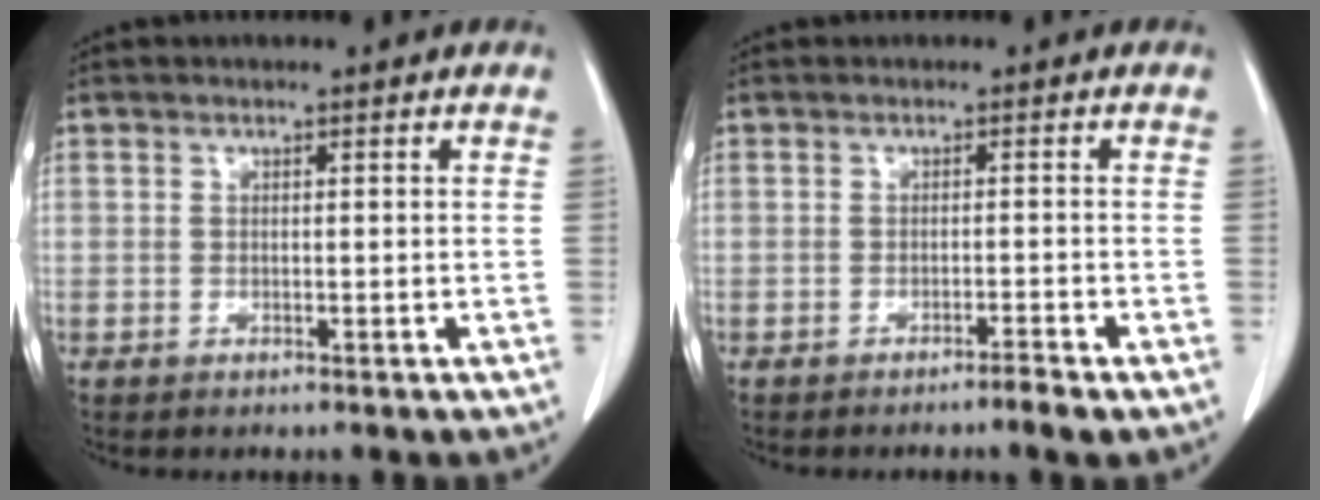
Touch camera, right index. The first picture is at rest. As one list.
[{"total": 1.6, "force": [-1.3, -0.3, 0.9], "torque": [-0.012, 0.000, -0.021]}]